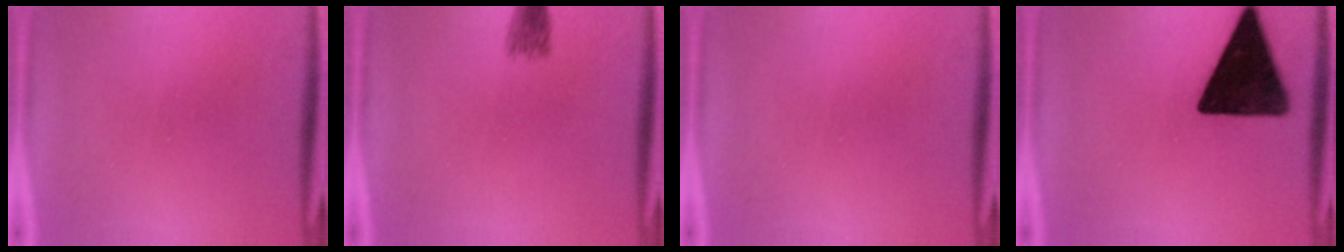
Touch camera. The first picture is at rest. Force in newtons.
{"total": 2.0}
{"total": 0.0}
{"total": 15.6}